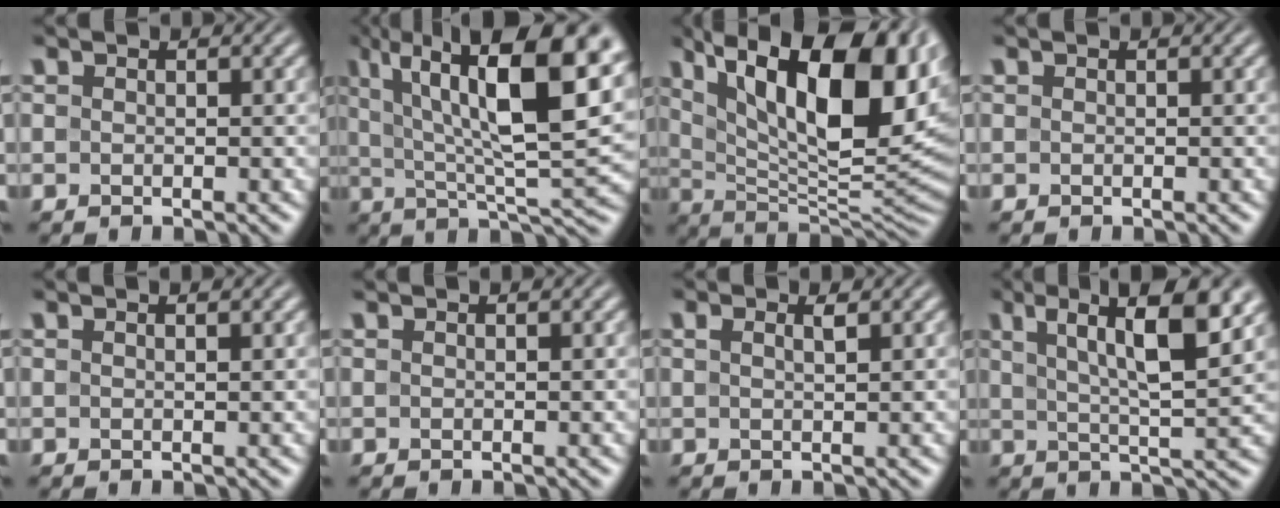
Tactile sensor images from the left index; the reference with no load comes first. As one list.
[{"total": 15.1, "force": [5.7, 4.6, 13.2], "torque": [-0.215, 0.011, 0.097]}, {"total": 17.8, "force": [6.3, 7.9, 14.7], "torque": [-0.220, 0.010, 0.107]}, {"total": 0.0}, {"total": 1.0, "force": [0.6, 0.3, 0.8], "torque": [-0.007, 0.003, 0.003]}, {"total": 0.6, "force": [0.4, 0.2, 0.4], "torque": [-0.005, 0.004, 0.002]}, {"total": 1.4, "force": [0.7, 0.3, 1.1], "torque": [-0.019, 0.005, 0.010]}, {"total": 9.3, "force": [4.0, 2.1, 8.1], "torque": [-0.117, 0.010, 0.063]}]